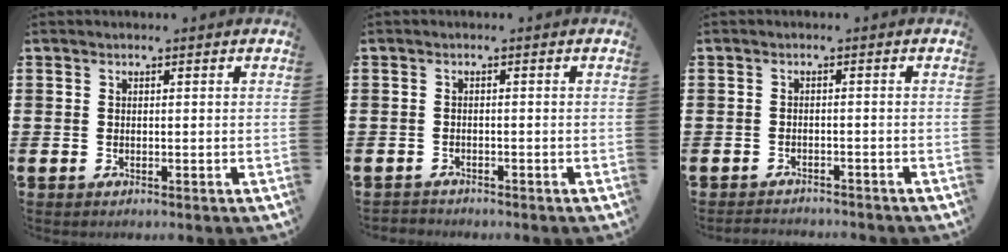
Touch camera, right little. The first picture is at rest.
{"total": 0.8, "force": [-0.8, 0.1, -0.1], "torque": [-0.001, 0.001, -0.017]}
{"total": 1.5, "force": [-1.4, 0.0, -0.2], "torque": [-0.002, 0.003, -0.031]}